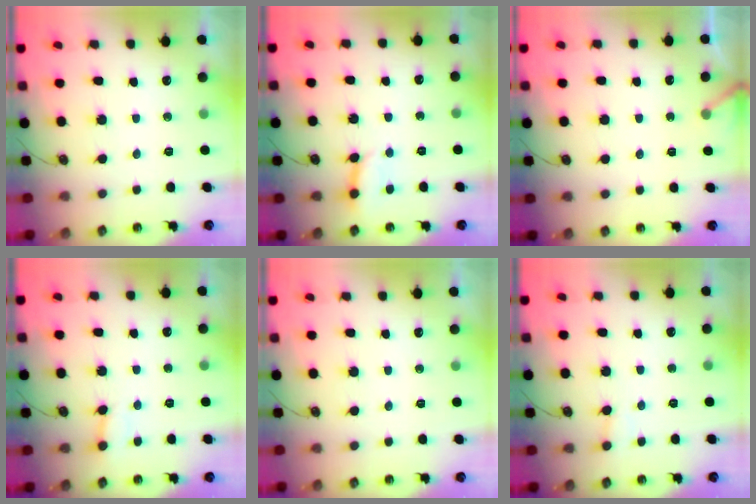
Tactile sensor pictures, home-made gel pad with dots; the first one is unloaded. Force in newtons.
{"total": 3.2, "press": 3.2, "slide": 0.4}
{"total": 2.8, "press": 2.8, "slide": 0.2}
{"total": 2.9, "press": 2.9, "slide": 0.3}
{"total": 0.0}
{"total": 2.8, "press": 2.8, "slide": 0.2}